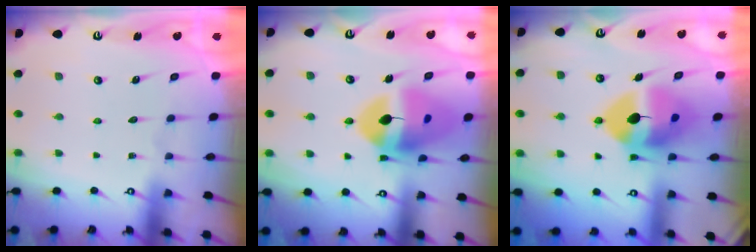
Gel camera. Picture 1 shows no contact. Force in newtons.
{"total": 17.7, "press": 17.6, "slide": 2.2}
{"total": 12.9, "press": 12.8, "slide": 1.8}